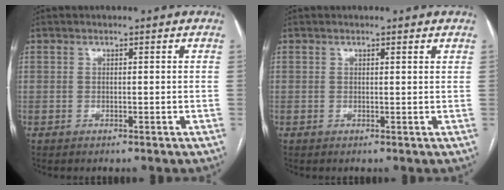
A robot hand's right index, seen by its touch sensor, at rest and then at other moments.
{"total": 1.0, "force": [0.9, 0.0, 0.4], "torque": [-0.008, 0.004, 0.009]}